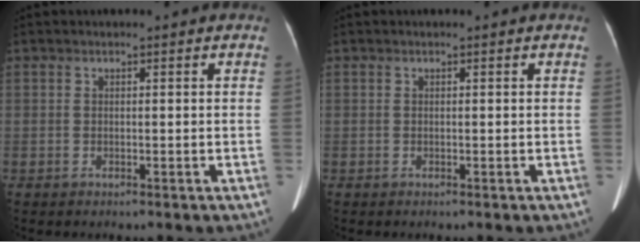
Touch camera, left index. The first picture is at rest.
{"total": 0.0}